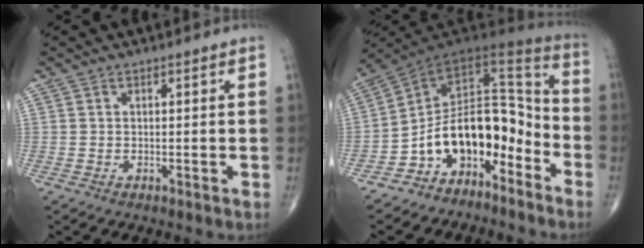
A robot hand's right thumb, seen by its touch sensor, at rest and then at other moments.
{"total": 16.4, "force": [-8.0, 10.0, 10.2], "torque": [-0.111, 0.121, -0.138]}